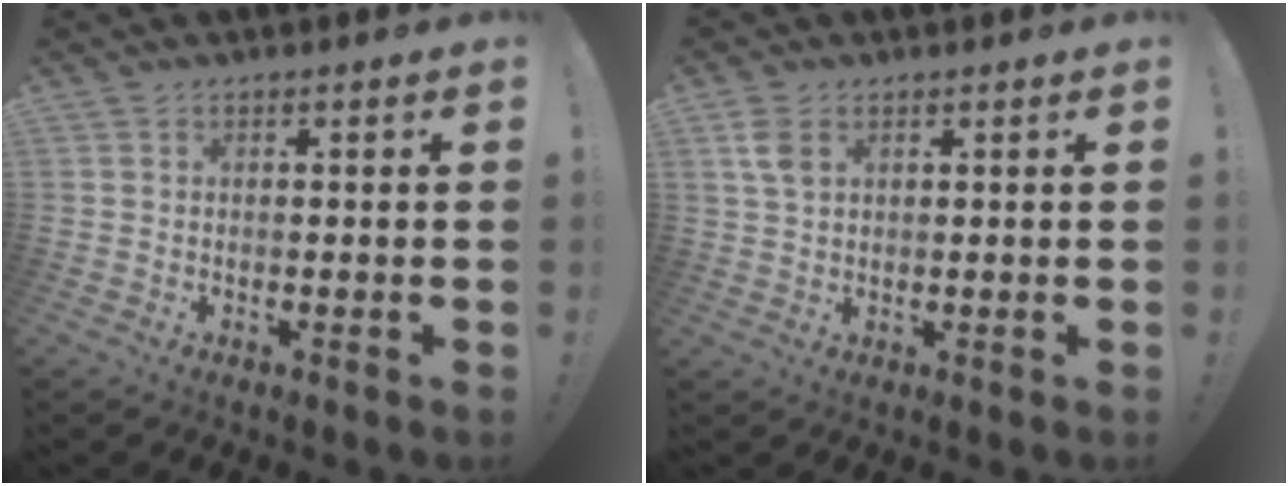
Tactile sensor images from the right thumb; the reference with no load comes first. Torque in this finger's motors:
{"motor_torque": [0.25, -0.22, 0.25, 0.36, 0.02]}